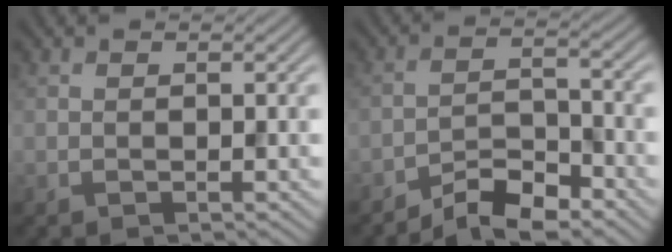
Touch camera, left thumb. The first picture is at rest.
{"total": 5.9, "force": [-4.9, 1.6, 2.9], "torque": [-0.046, 0.001, -0.096]}